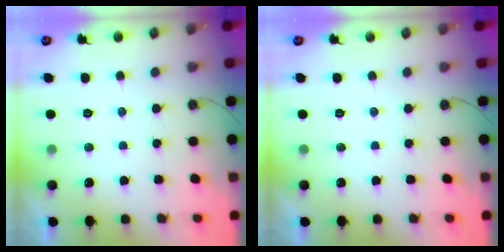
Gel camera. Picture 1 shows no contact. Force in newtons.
{"total": 0.0}